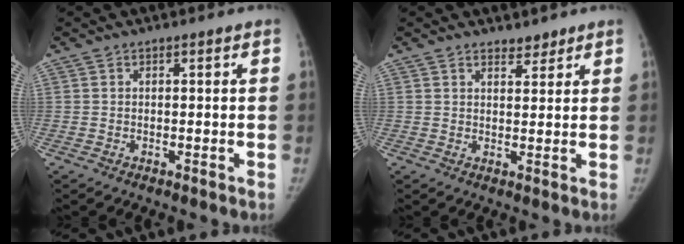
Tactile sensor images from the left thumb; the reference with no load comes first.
{"total": 2.4, "force": [2.1, 1.1, 0.6], "torque": [0.009, -0.014, 0.029]}